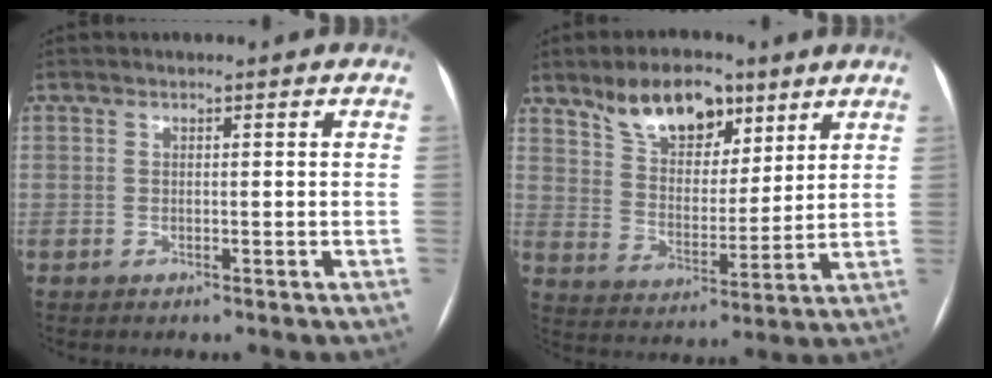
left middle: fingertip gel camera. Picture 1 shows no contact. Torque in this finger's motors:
{"motor_torque": [0.95, -0.76, 0.19, 0.10]}